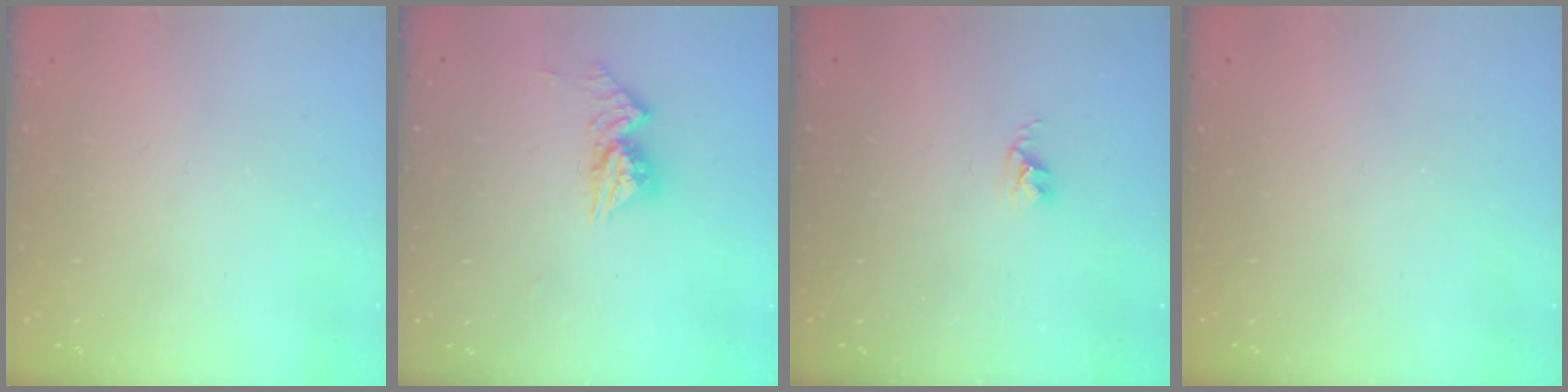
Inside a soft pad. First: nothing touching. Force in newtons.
{"total": 9.9, "press": 9.8, "slide": 0.9}
{"total": 2.4, "press": 2.4, "slide": 0.3}
{"total": 0.0}